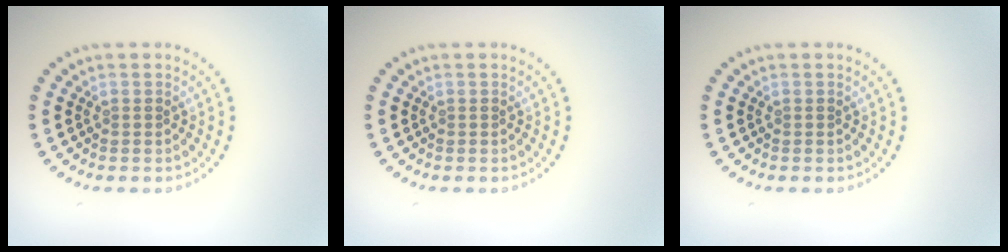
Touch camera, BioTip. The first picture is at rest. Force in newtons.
{"total": 0.0}
{"total": 0.0}